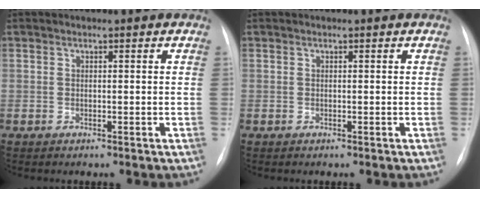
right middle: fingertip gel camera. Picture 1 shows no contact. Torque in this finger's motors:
{"motor_torque": [0.00, 0.00, 0.00, 0.00]}